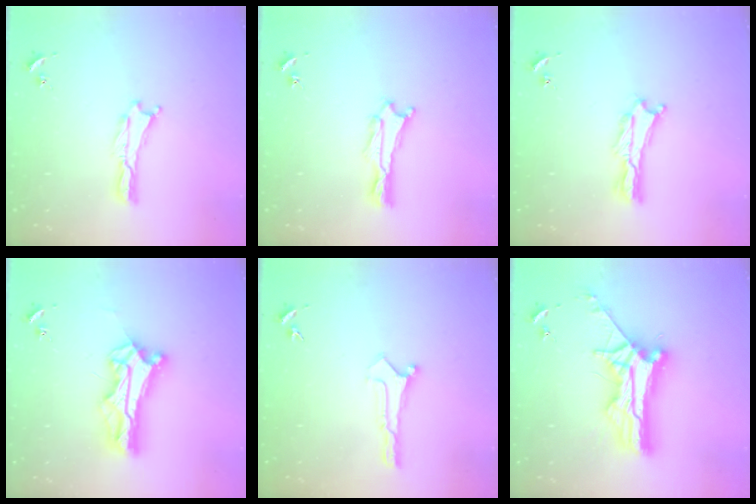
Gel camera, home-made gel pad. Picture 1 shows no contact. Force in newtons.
{"total": 1.0, "press": 1.0, "slide": 0.1}
{"total": 1.2, "press": 1.1, "slide": 0.3}
{"total": 10.8, "press": 10.8, "slide": 0.8}
{"total": 0.0}
{"total": 10.4, "press": 10.4, "slide": 0.9}